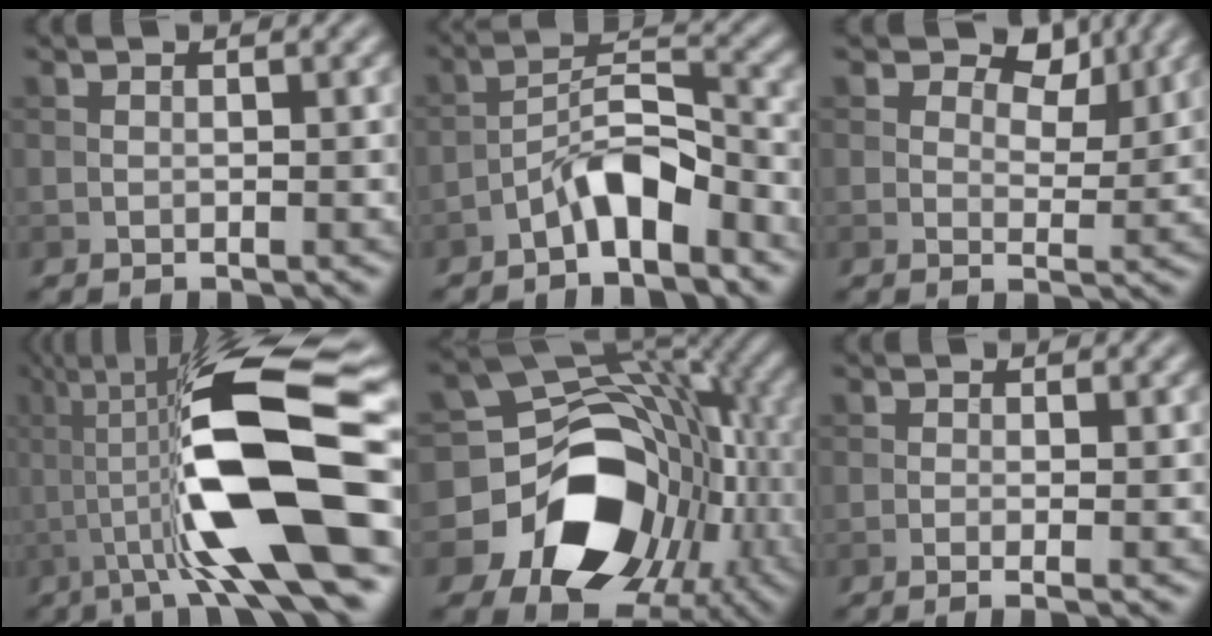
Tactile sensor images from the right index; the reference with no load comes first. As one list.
[{"total": 5.0, "force": [-3.4, 1.5, 3.4], "torque": [-0.057, 0.018, -0.066]}, {"total": 4.7, "force": [2.8, 2.7, 2.6], "torque": [-0.030, -0.007, 0.034]}, {"total": 15.3, "force": [-0.4, 3.3, 14.9], "torque": [-0.232, 0.028, -0.017]}, {"total": 15.5, "force": [-5.2, 12.0, 8.4], "torque": [-0.121, -0.020, -0.084]}, {"total": 1.5, "force": [-0.4, 0.3, 1.4], "torque": [-0.025, -0.005, -0.009]}]